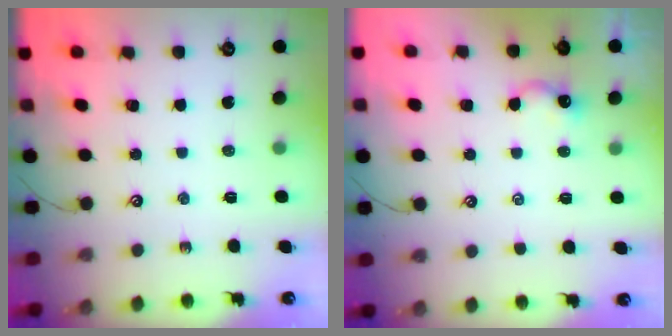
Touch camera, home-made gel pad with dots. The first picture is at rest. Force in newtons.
{"total": 2.4, "press": 2.4, "slide": 0.2}